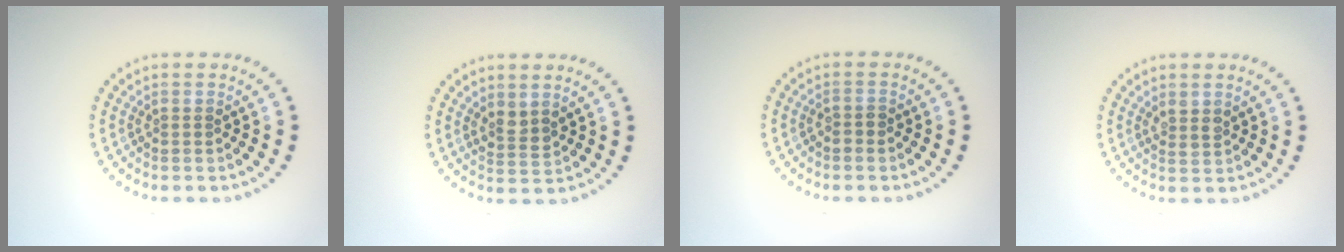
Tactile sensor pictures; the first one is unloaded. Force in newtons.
{"total": 1.6, "press": 1.3, "slide": 1.0}
{"total": 0.9, "press": 0.9, "slide": 0.2}
{"total": 1.1, "press": 0.9, "slide": 0.6}